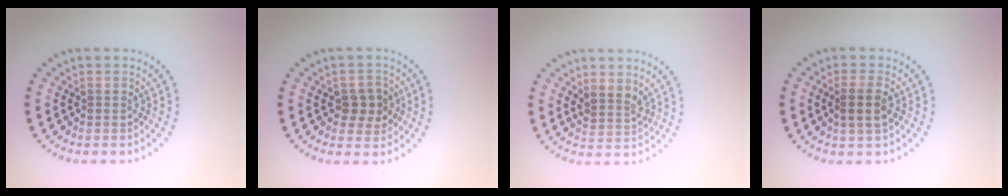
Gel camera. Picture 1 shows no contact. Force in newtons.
{"total": 2.6, "press": 2.5, "slide": 0.7}
{"total": 2.1, "press": 1.6, "slide": 1.3}
{"total": 2.4, "press": 2.2, "slide": 0.9}